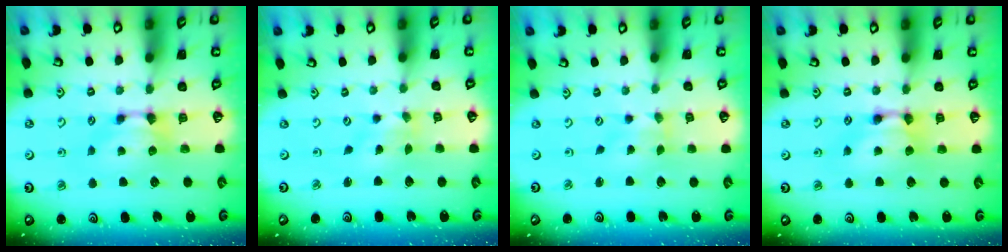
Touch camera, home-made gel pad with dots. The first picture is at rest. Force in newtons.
{"total": 2.5, "press": 2.3, "slide": 0.9}
{"total": 2.4, "press": 2.2, "slide": 1.0}
{"total": 2.1, "press": 2.1, "slide": 0.0}